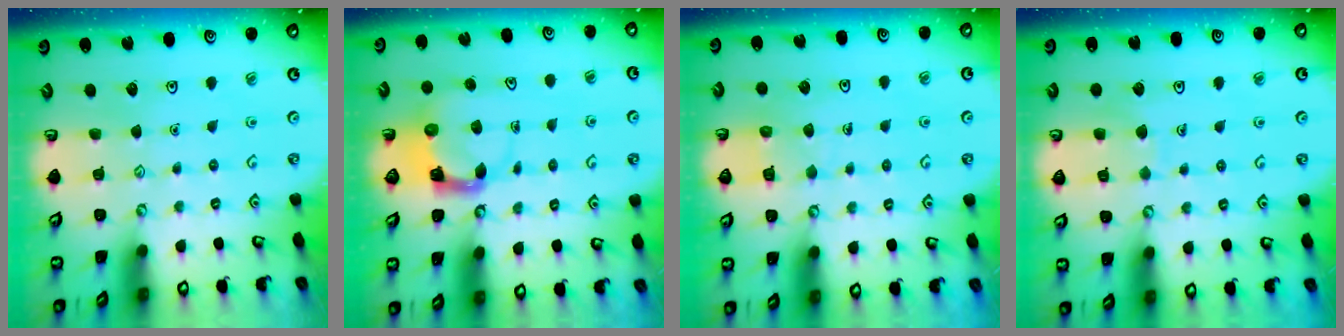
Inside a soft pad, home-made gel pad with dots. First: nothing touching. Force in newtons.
{"total": 3.9, "press": 3.8, "slide": 0.7}
{"total": 5.1, "press": 5.1, "slide": 0.5}
{"total": 5.4, "press": 5.4, "slide": 0.3}